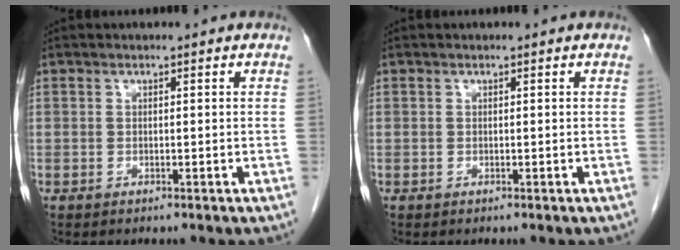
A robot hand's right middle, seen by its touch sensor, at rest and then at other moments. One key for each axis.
{"total": 0.0}